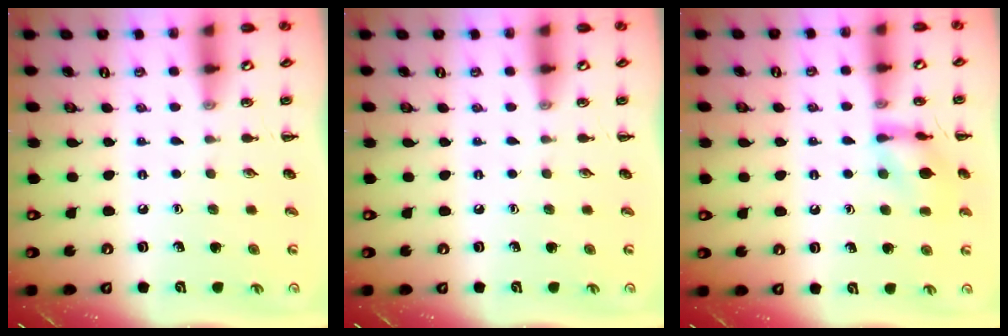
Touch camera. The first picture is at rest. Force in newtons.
{"total": 0.0}
{"total": 10.9, "press": 10.8, "slide": 0.9}